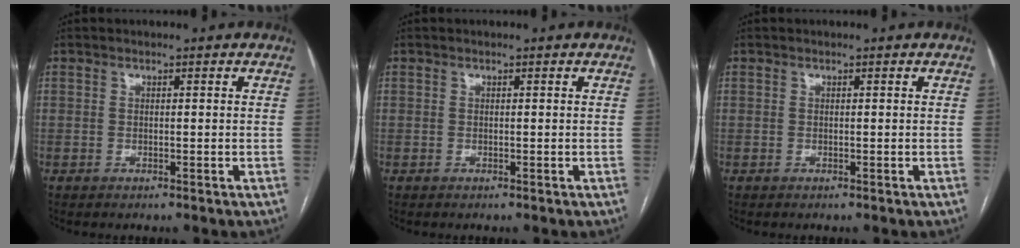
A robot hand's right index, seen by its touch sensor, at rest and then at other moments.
{"total": 0.0}
{"total": 0.0}